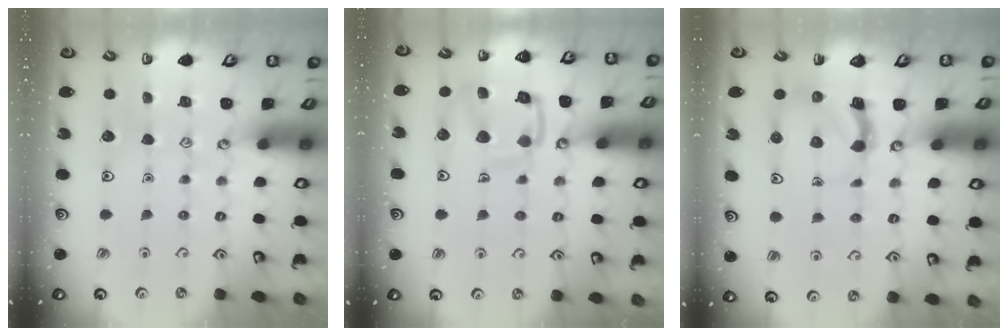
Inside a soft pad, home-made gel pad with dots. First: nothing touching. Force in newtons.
{"total": 12.6, "press": 12.5, "slide": 1.2}
{"total": 4.6, "press": 4.6, "slide": 0.8}